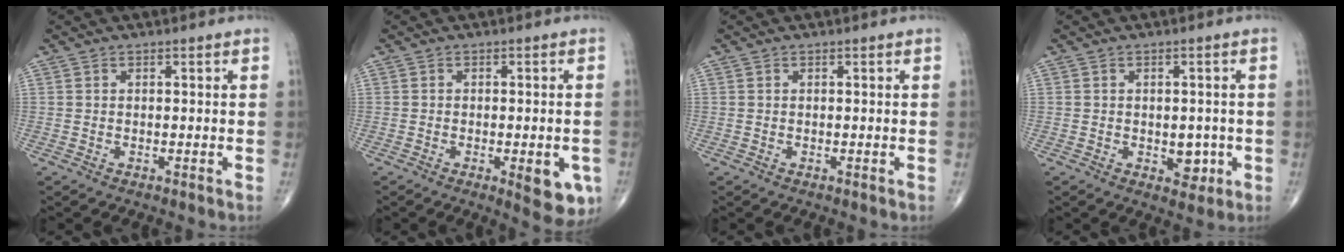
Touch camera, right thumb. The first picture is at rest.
{"total": 7.5, "force": [-2.6, 2.7, 6.5], "torque": [-0.063, -0.004, -0.026]}
{"total": 0.0}
{"total": 4.2, "force": [-0.9, 2.8, 3.0], "torque": [-0.011, 0.001, -0.006]}